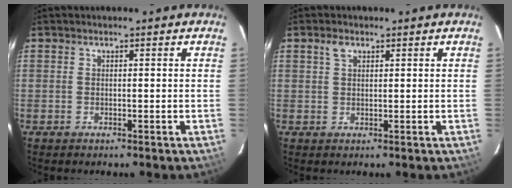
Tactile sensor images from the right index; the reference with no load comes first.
{"total": 1.8, "force": [1.1, 1.1, 1.0], "torque": [-0.019, 0.005, 0.020]}